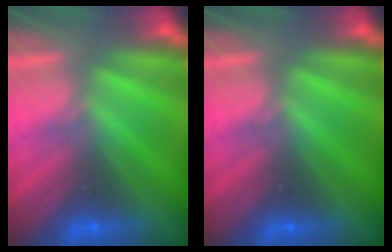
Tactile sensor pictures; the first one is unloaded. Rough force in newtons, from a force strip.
{"total": 0.0}